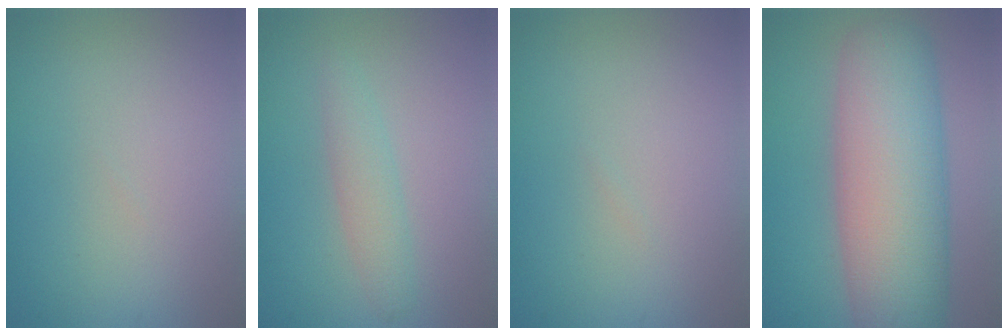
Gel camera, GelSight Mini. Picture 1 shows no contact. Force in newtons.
{"total": 2.1, "press": 2.1, "slide": 0.2}
{"total": 0.0}
{"total": 11.7, "press": 11.7, "slide": 0.5}